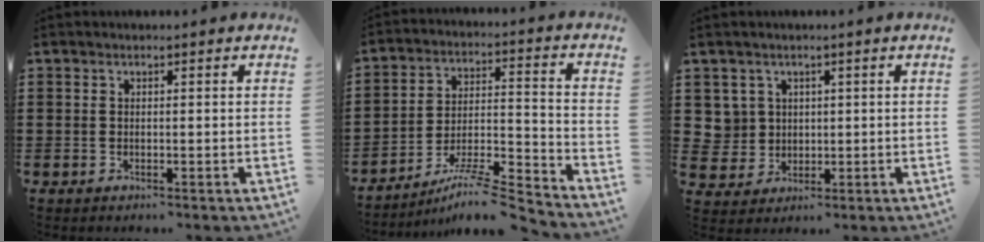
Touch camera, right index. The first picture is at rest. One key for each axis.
{"total": 8.3, "fx": -7.3, "fy": 0.2, "fz": 4.0, "tx": -0.061, "ty": 0.003, "tz": -0.141}
{"total": 3.8, "fx": 1.1, "fy": 3.6, "fz": 0.4, "tx": -0.029, "ty": 0.010, "tz": 0.021}